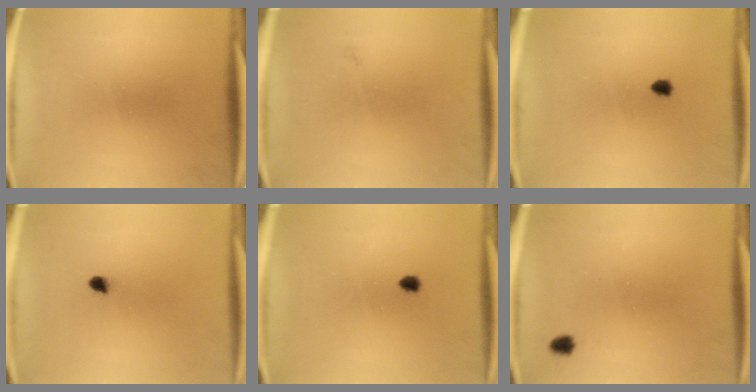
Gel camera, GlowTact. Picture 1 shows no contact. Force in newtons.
{"total": 0.7}
{"total": 1.1}
{"total": 1.8}
{"total": 1.1}
{"total": 1.5}